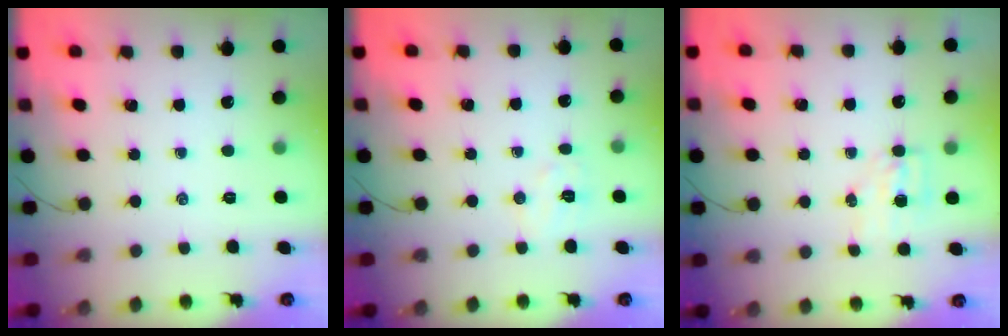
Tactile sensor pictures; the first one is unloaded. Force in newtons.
{"total": 5.4, "press": 5.3, "slide": 1.2}
{"total": 4.3, "press": 4.2, "slide": 0.7}